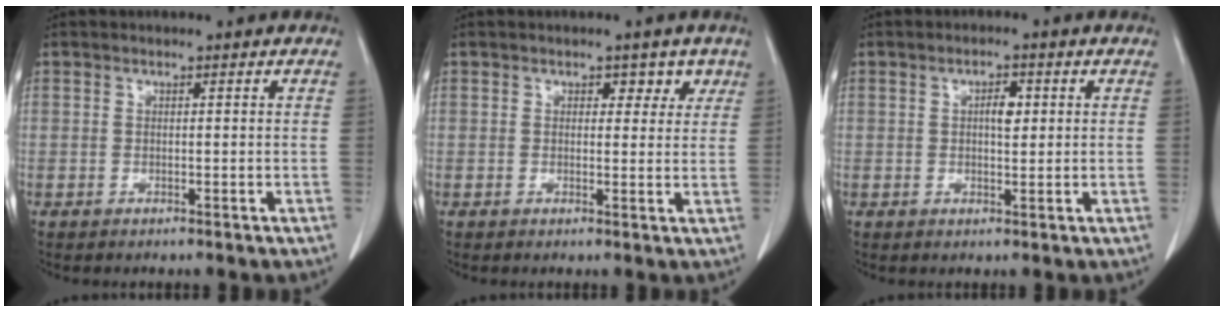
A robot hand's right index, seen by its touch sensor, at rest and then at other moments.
{"total": 2.8, "force": [1.6, 2.0, 1.3], "torque": [0.001, 0.004, 0.018]}
{"total": 2.7, "force": [0.6, 1.1, 2.4], "torque": [-0.041, 0.002, 0.008]}